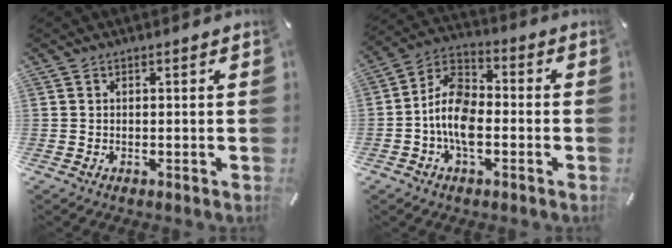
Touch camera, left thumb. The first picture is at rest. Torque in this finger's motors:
{"motor_torque": [0.94, 2.77, 0.62, -0.30, 0.36]}